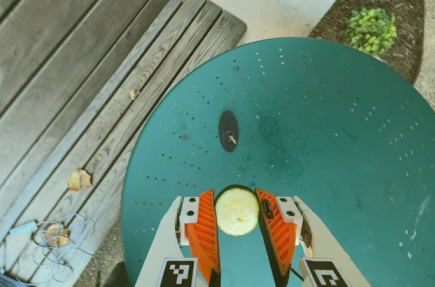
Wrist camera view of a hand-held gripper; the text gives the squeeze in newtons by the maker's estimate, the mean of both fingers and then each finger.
{"total": 11.4, "left": 11.9, "right": 11.0}